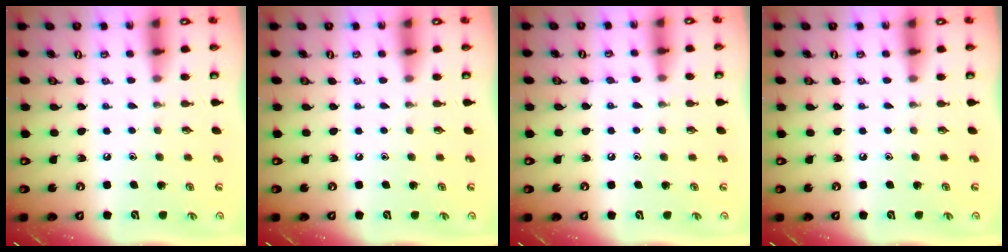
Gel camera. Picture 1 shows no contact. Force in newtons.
{"total": 0.0}
{"total": 4.4, "press": 4.4, "slide": 0.5}
{"total": 0.0}